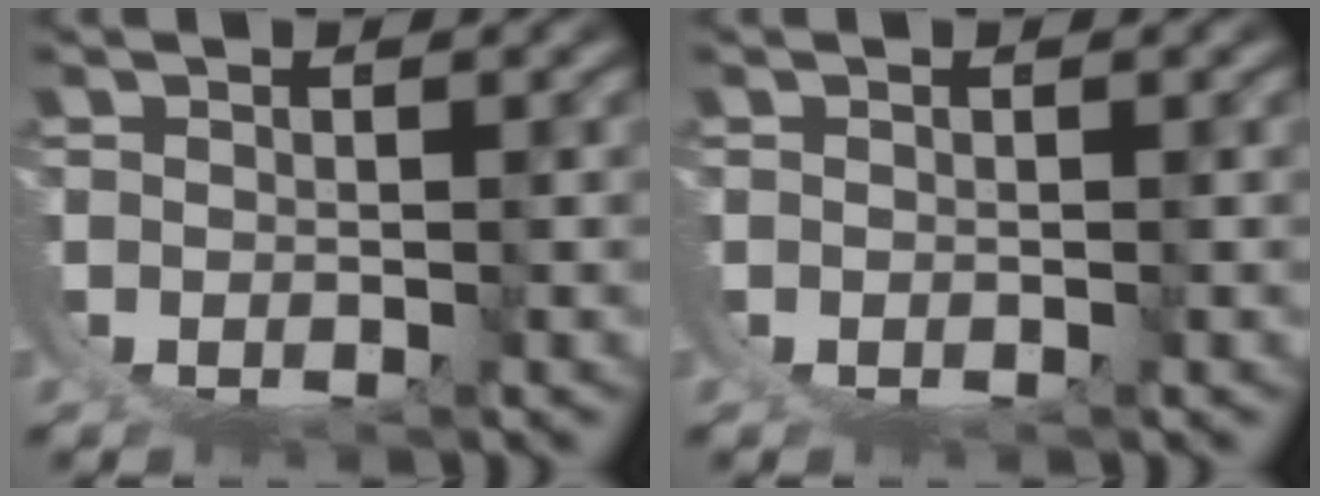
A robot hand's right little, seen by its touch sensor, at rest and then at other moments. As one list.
[{"total": 0.0}]